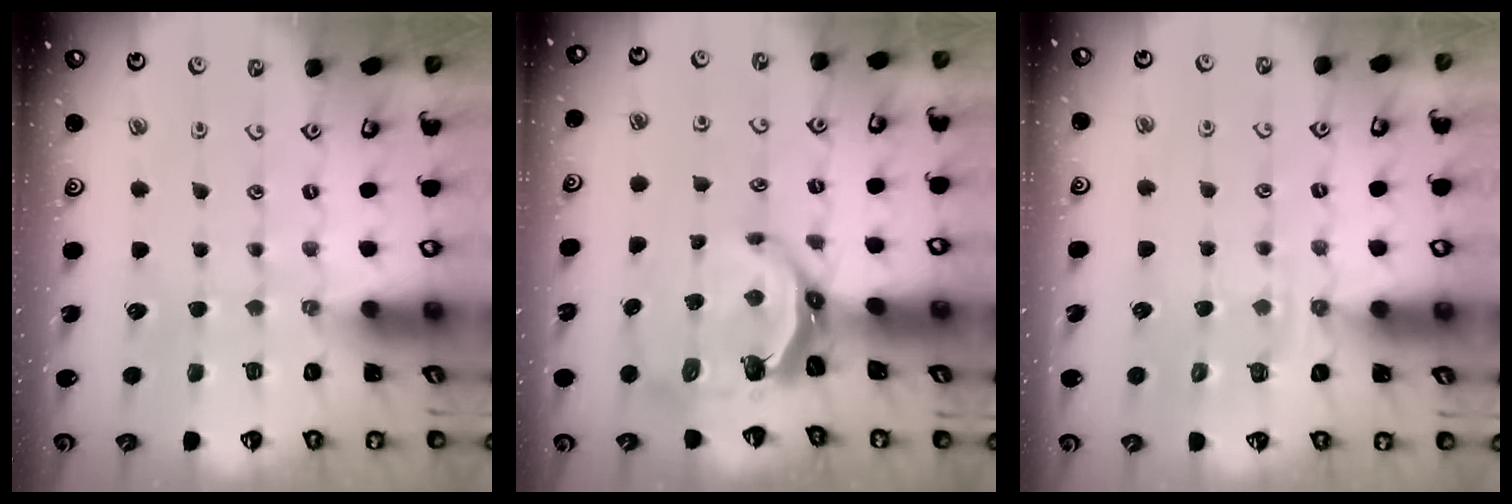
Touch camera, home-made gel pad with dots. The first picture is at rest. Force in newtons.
{"total": 8.0, "press": 6.4, "slide": 4.7}
{"total": 5.8, "press": 5.7, "slide": 1.2}